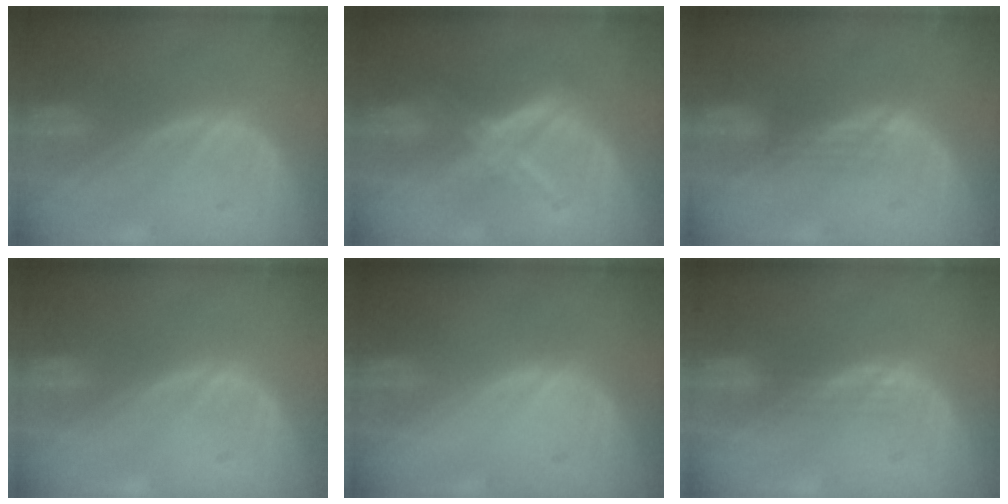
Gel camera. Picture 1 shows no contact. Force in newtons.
{"total": 5.8, "press": 5.5, "slide": 1.8}
{"total": 2.0, "press": 1.6, "slide": 1.3}
{"total": 0.0}
{"total": 0.0}
{"total": 1.5, "press": 1.5, "slide": 0.3}